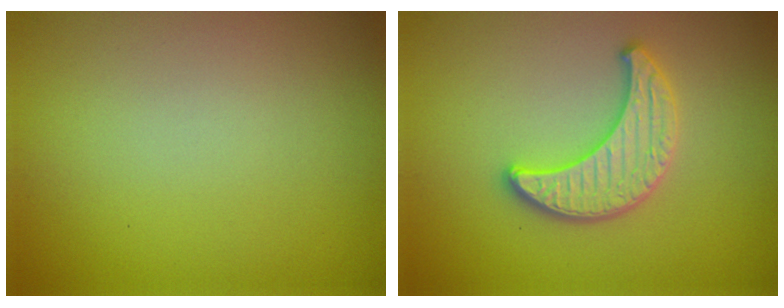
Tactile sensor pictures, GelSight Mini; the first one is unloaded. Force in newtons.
{"total": 3.3, "press": 3.3, "slide": 0.3}